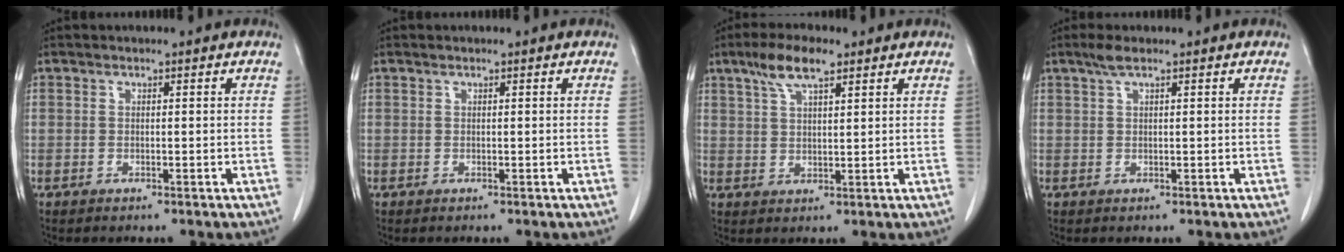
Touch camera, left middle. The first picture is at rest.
{"total": 0.0}
{"total": 6.3, "force": [4.1, 1.4, 4.5], "torque": [-0.097, 0.012, 0.078]}
{"total": 1.8, "force": [1.2, 0.1, 1.4], "torque": [-0.035, 0.008, 0.027]}